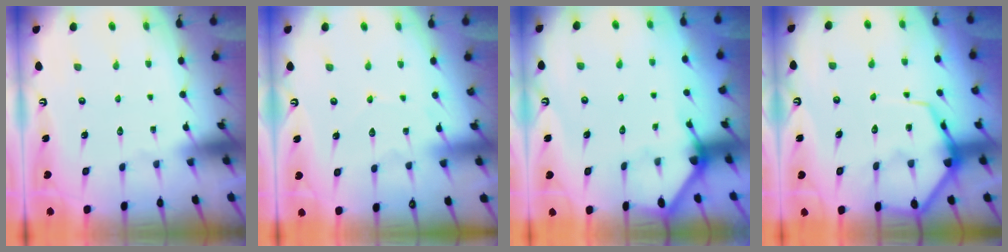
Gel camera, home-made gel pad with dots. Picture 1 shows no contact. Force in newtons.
{"total": 3.9, "press": 3.9, "slide": 0.4}
{"total": 2.2, "press": 2.2, "slide": 0.1}
{"total": 9.5, "press": 9.5, "slide": 0.9}